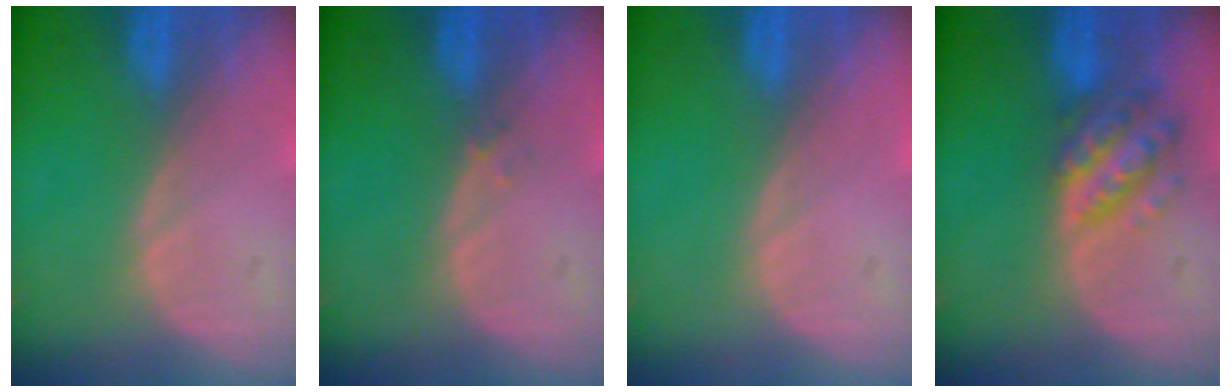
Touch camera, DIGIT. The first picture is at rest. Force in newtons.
{"total": 0.7, "press": 0.7, "slide": 0.1}
{"total": 0.6, "press": 0.1, "slide": 0.6}
{"total": 6.3, "press": 5.7, "slide": 2.8}